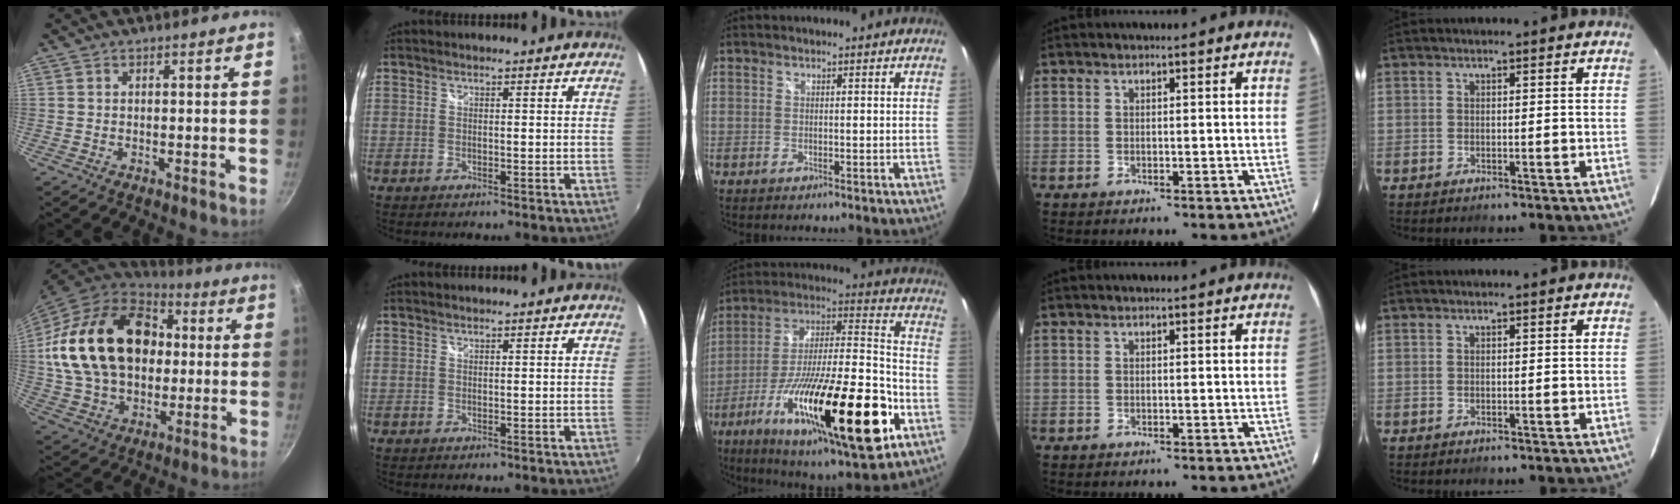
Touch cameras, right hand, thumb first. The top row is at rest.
{"thumb": {"total": 28.2, "force": [3.6, 20.0, 19.6], "torque": [-0.344, 0.032, 0.066]}, "middle": {"total": 33.1, "force": [-13.8, 7.8, 29.1], "torque": [-0.485, -0.053, -0.228]}}